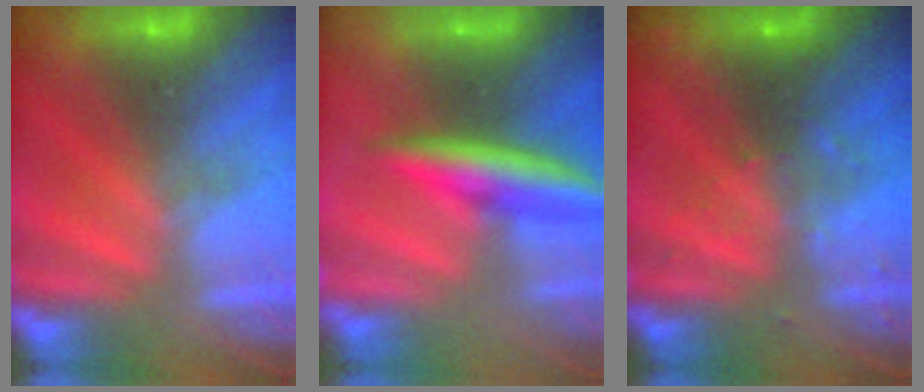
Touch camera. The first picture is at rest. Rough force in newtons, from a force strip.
{"total": 7.6}
{"total": 2.9}